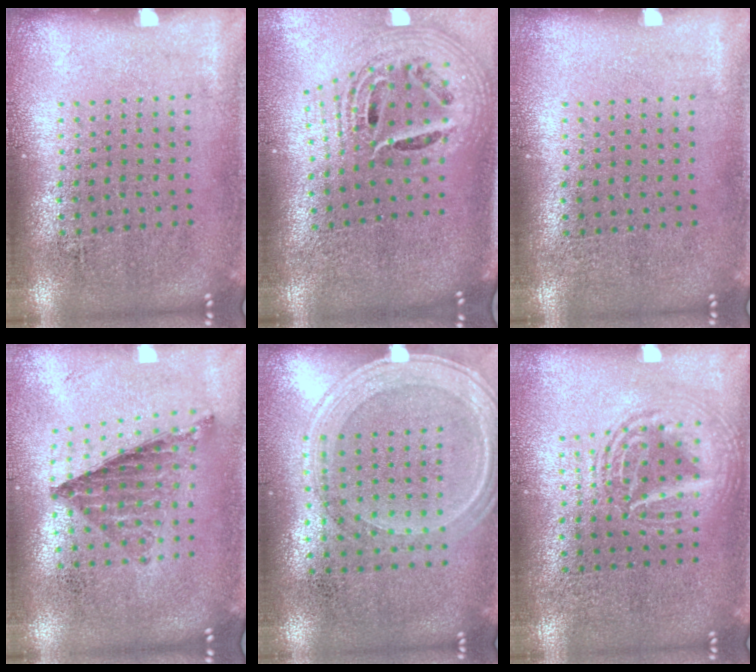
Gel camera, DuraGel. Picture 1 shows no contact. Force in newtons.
{"total": 2.3, "press": 1.7, "slide": 1.7}
{"total": 0.0}
{"total": 0.7, "press": 0.7, "slide": 0.0}
{"total": 1.3, "press": 1.2, "slide": 0.3}
{"total": 1.7, "press": 1.7, "slide": 0.2}